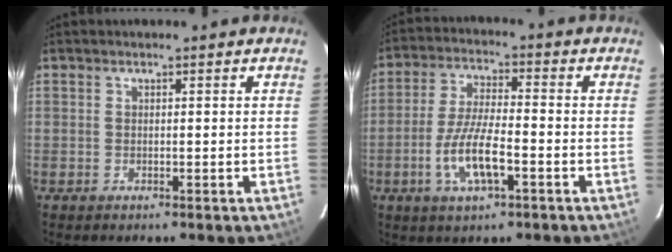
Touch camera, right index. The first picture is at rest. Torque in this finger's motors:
{"motor_torque": [0.22, -0.24, 0.41, 0.14]}